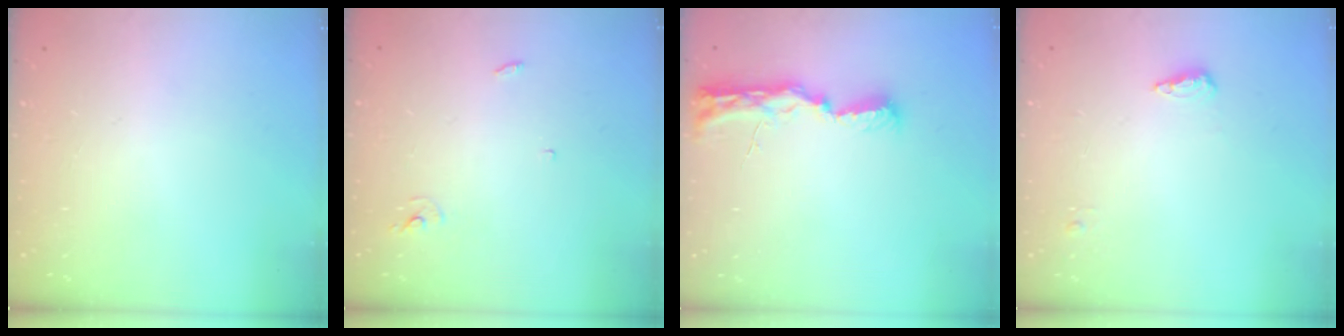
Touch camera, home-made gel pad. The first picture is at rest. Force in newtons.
{"total": 2.4, "press": 2.4, "slide": 0.1}
{"total": 10.7, "press": 9.7, "slide": 4.5}
{"total": 5.0, "press": 4.9, "slide": 1.1}